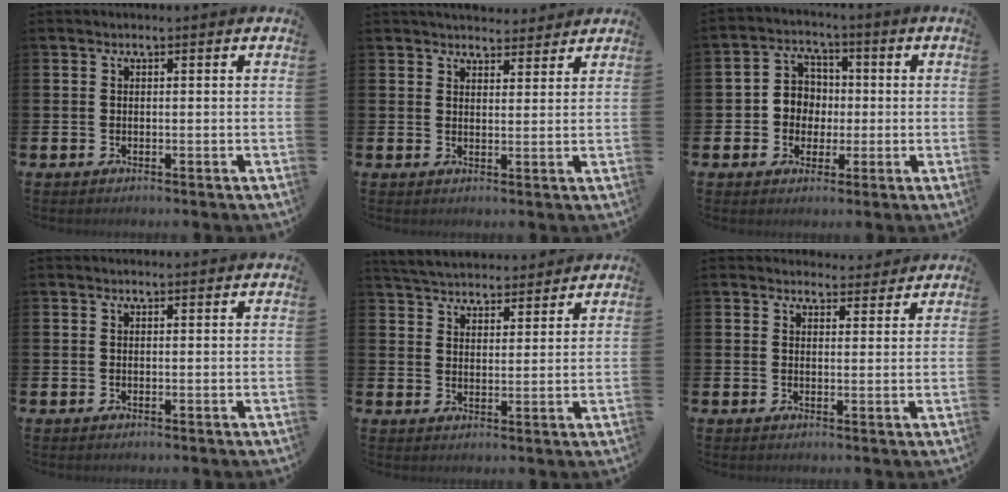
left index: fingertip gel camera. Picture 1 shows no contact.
{"total": 4.1, "force": [4.0, 1.1, 0.0], "torque": [0.006, -0.021, 0.071]}
{"total": 4.8, "force": [0.5, 4.6, 1.2], "torque": [-0.035, 0.003, 0.000]}
{"total": 0.0}
{"total": 4.9, "force": [4.8, 1.0, 0.0], "torque": [-0.022, -0.026, 0.087]}
{"total": 2.8, "force": [2.7, 0.7, 0.0], "torque": [0.009, -0.016, 0.047]}